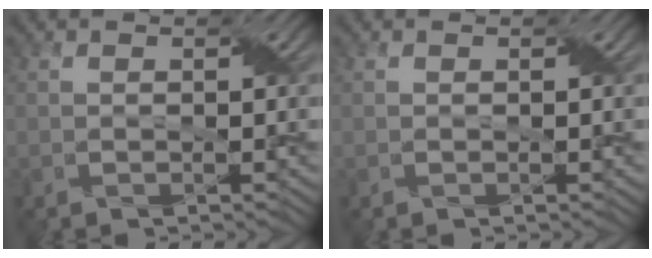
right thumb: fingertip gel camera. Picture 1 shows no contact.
{"total": 0.0}